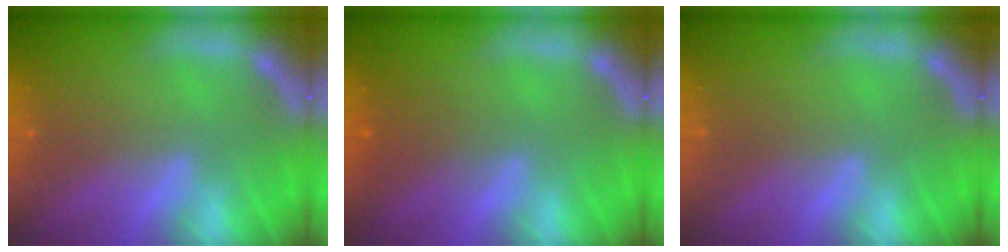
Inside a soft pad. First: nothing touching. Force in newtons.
{"total": 2.0}
{"total": 0.0}